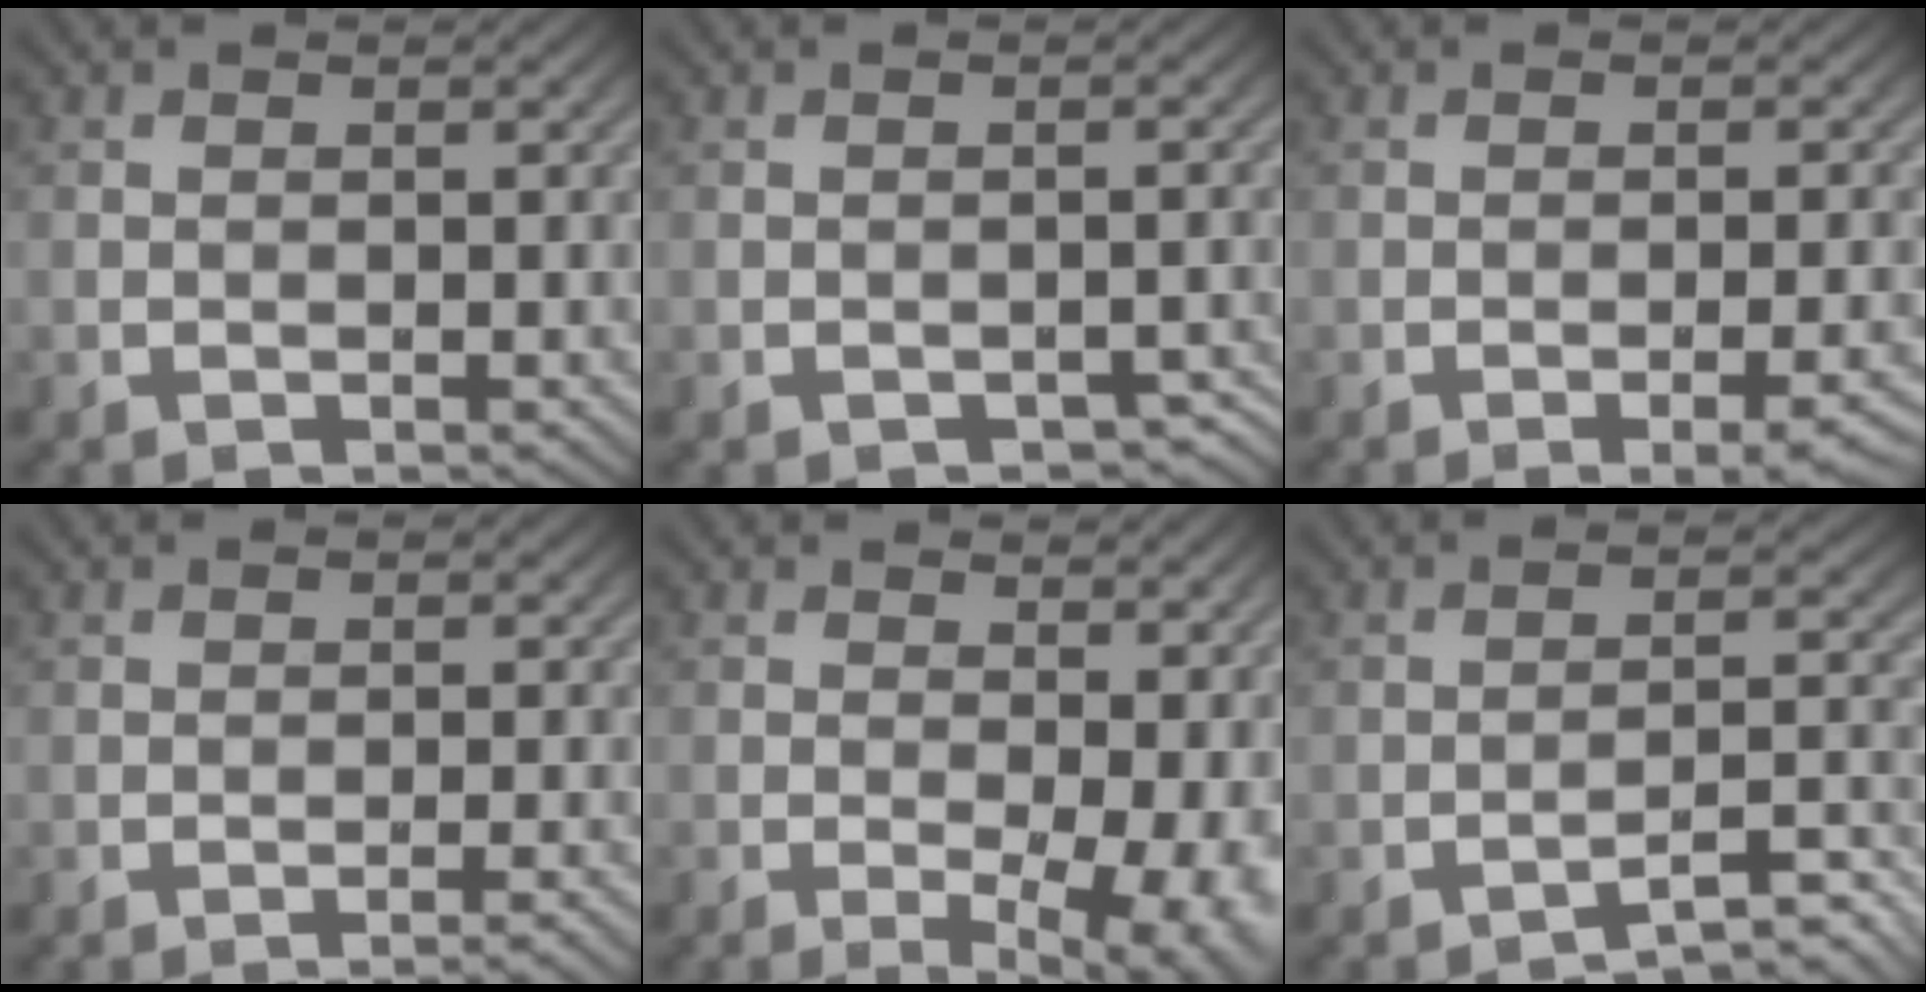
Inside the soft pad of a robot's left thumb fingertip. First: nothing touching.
{"total": 2.6, "force": [-1.6, 1.3, 1.5], "torque": [-0.020, -0.005, -0.013]}
{"total": 3.6, "force": [-2.1, 0.7, 2.8], "torque": [-0.040, 0.008, -0.027]}
{"total": 1.7, "force": [-1.0, 0.2, 1.3], "torque": [-0.012, 0.005, -0.021]}
{"total": 9.1, "force": [-1.3, 4.0, 8.1], "torque": [-0.097, -0.004, -0.010]}
{"total": 4.8, "force": [-4.0, 0.5, 2.7], "torque": [-0.035, 0.015, -0.062]}